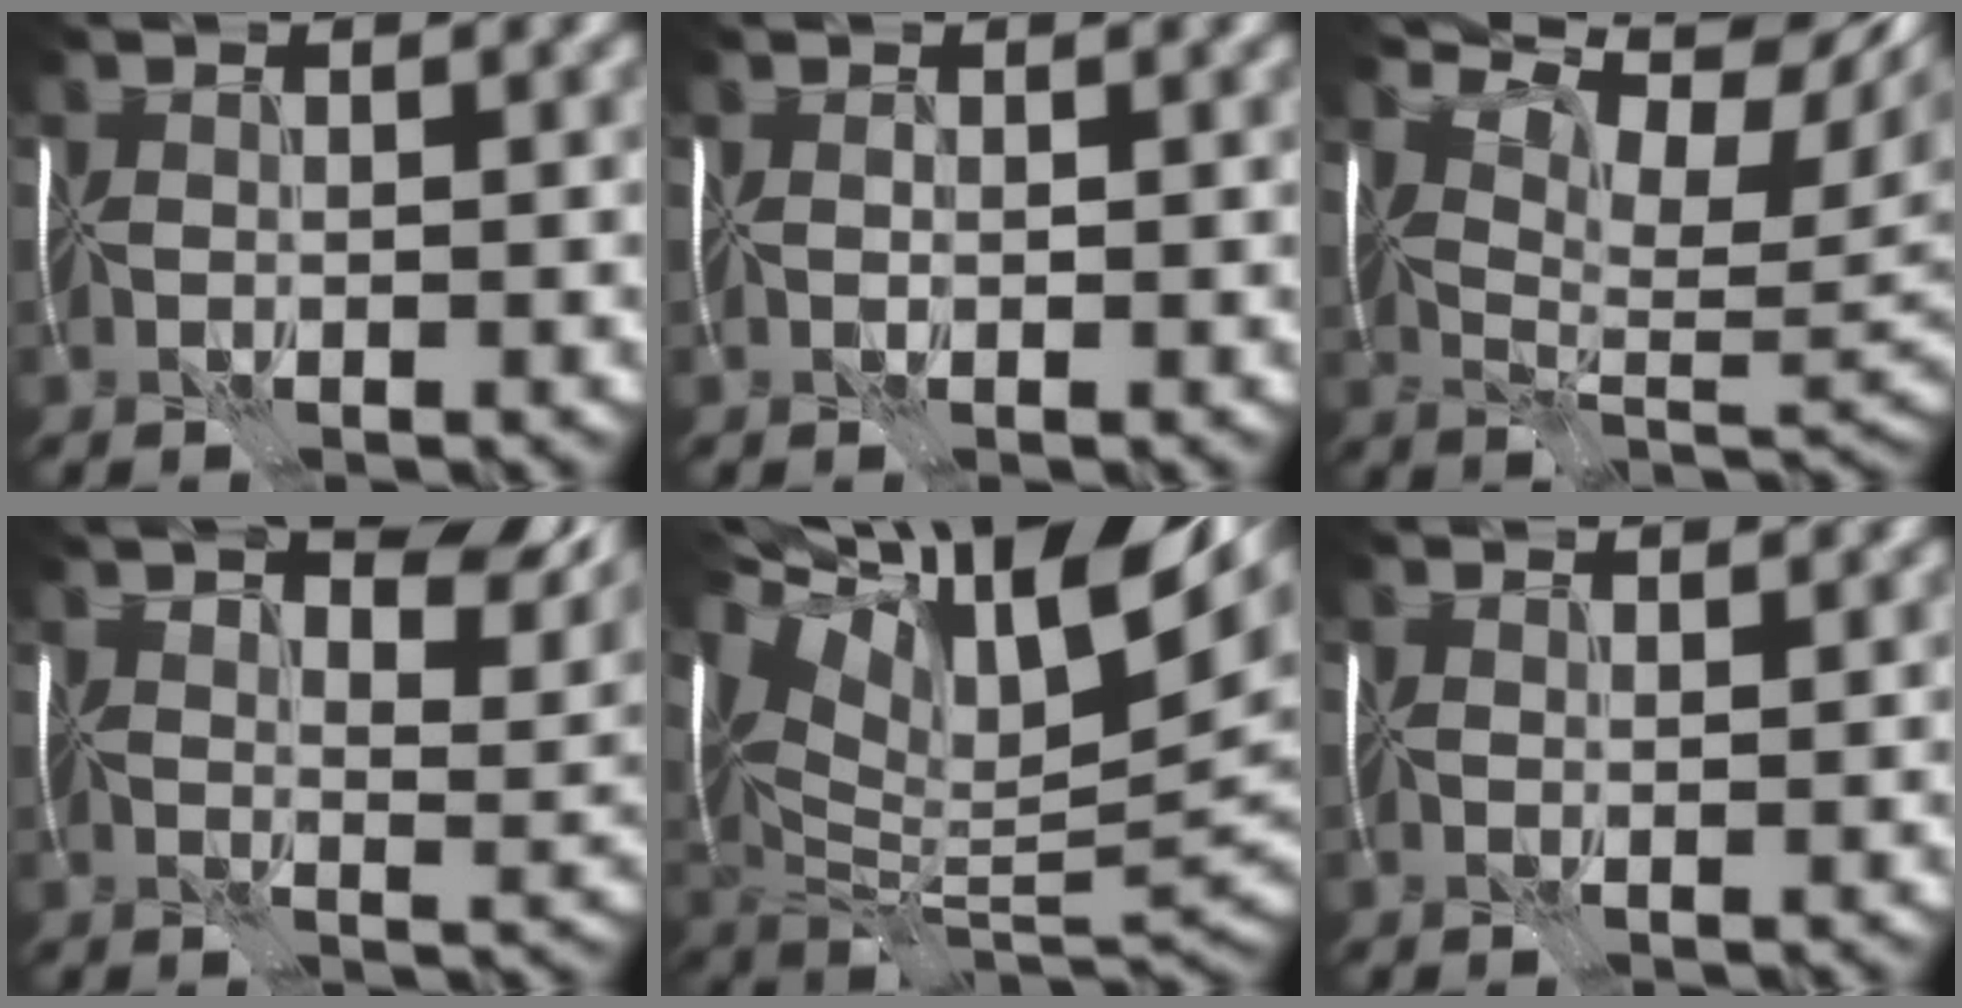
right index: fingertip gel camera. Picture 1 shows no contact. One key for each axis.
{"total": 0.8, "fx": 0.1, "fy": 0.6, "fz": 0.5, "tx": -0.009, "ty": 0.000, "tz": -0.003}
{"total": 12.4, "fx": 6.6, "fy": 4.9, "fz": 9.2, "tx": -0.151, "ty": 0.019, "tz": 0.108}
{"total": 12.9, "fx": 8.5, "fy": 4.7, "fz": 8.5, "tx": -0.120, "ty": 0.023, "tz": 0.102}
{"total": 16.1, "fx": 7.6, "fy": 6.6, "fz": 12.5, "tx": -0.247, "ty": 0.041, "tz": 0.130}
{"total": 3.0, "fx": 2.6, "fy": 0.7, "fz": 1.2, "tx": -0.018, "ty": 0.008, "tz": 0.020}